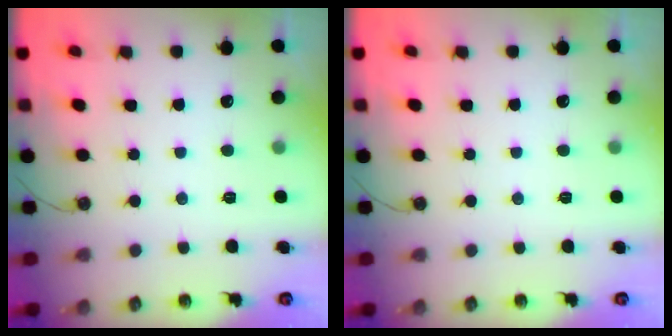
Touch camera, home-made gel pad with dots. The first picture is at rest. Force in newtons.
{"total": 0.0}